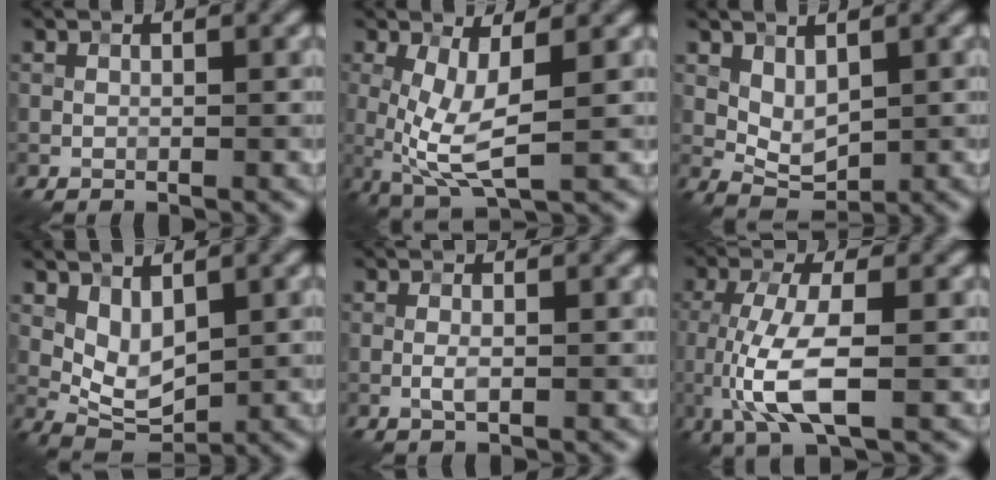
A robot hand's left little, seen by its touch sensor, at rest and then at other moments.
{"total": 6.1, "force": [-0.5, 2.2, 5.6], "torque": [-0.127, -0.012, -0.005]}
{"total": 2.7, "force": [0.8, 1.7, 2.0], "torque": [-0.040, -0.010, 0.021]}
{"total": 3.5, "force": [1.0, 2.1, 2.6], "torque": [-0.051, -0.012, 0.023]}
{"total": 1.0, "force": [-0.3, 0.2, 0.9], "torque": [-0.022, 0.001, -0.009]}
{"total": 6.6, "force": [-1.6, 2.2, 6.1], "torque": [-0.141, -0.008, -0.028]}